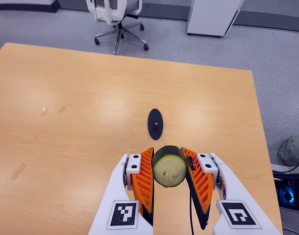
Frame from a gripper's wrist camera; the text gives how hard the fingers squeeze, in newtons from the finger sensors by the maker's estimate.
{"total": 11.0, "left": 9.9, "right": 12.2}